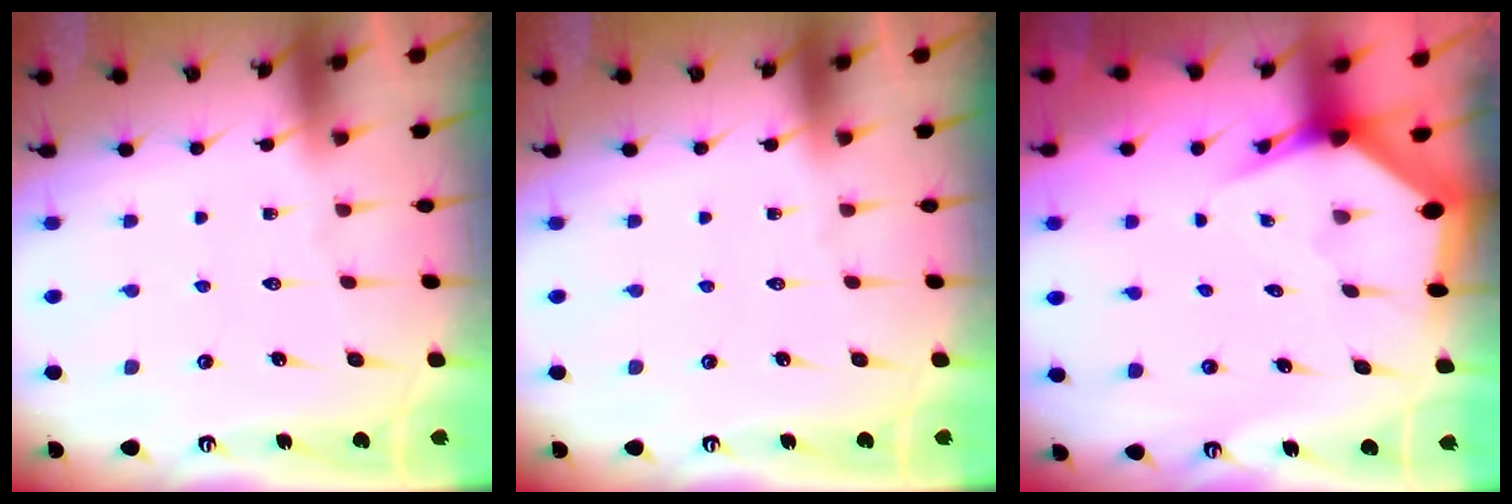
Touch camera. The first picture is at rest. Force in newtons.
{"total": 0.0}
{"total": 3.7, "press": 3.7, "slide": 0.4}